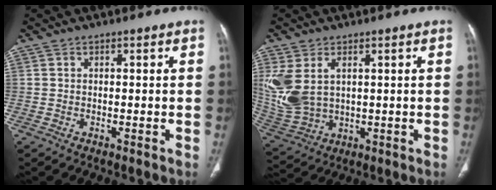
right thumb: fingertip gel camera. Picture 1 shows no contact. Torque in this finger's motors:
{"motor_torque": [0.24, 1.06, 0.53, 0.60, 0.14]}